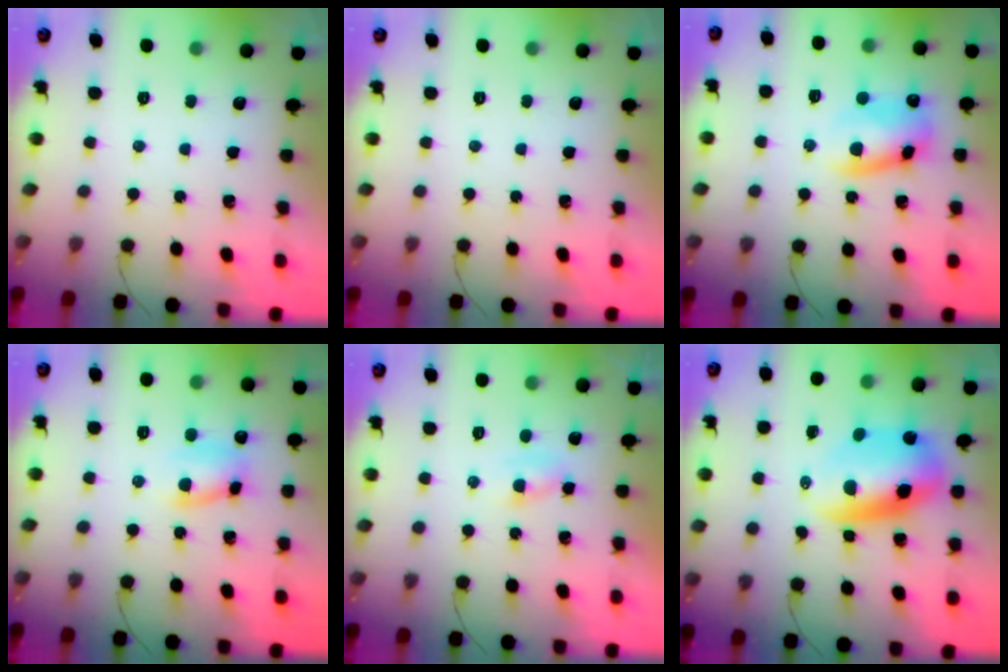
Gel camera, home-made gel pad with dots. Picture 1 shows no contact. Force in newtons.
{"total": 0.0}
{"total": 10.8, "press": 10.6, "slide": 2.0}
{"total": 7.6, "press": 7.6, "slide": 0.5}
{"total": 1.6, "press": 1.4, "slide": 0.7}
{"total": 11.1, "press": 10.7, "slide": 3.2}